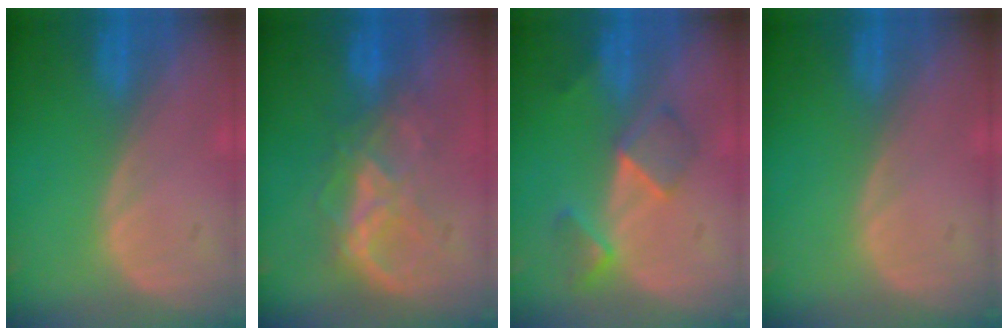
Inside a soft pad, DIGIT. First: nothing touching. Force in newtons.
{"total": 6.4, "press": 6.4, "slide": 0.8}
{"total": 5.6, "press": 5.1, "slide": 2.2}
{"total": 0.0}